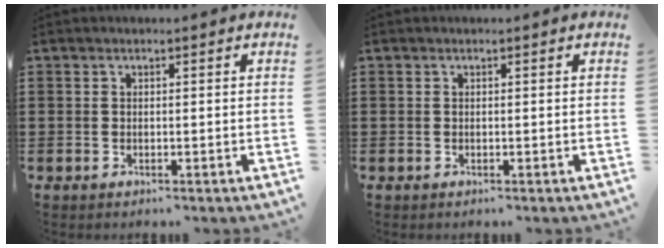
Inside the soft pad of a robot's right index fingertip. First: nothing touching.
{"total": 0.0}